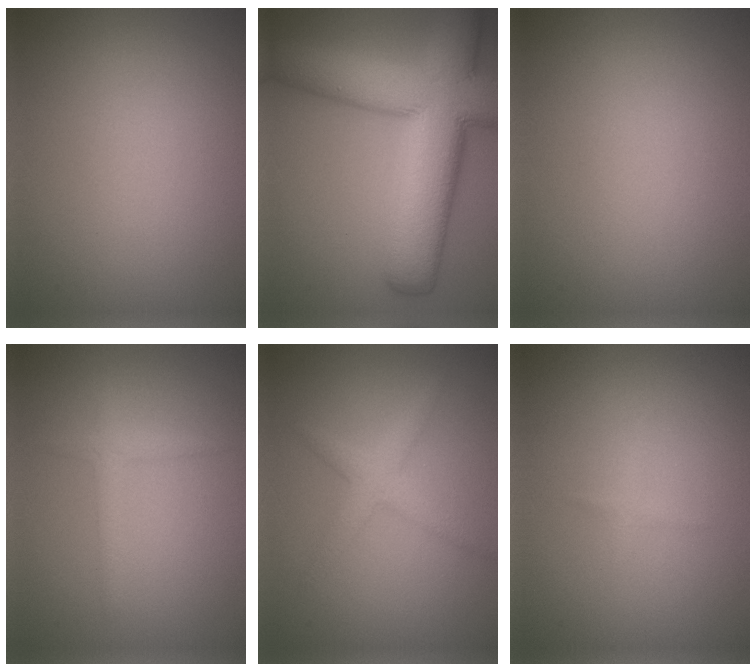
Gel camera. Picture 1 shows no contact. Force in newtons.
{"total": 12.7, "press": 12.7, "slide": 0.7}
{"total": 0.0}
{"total": 1.5, "press": 1.5, "slide": 0.0}
{"total": 2.4, "press": 2.4, "slide": 0.1}
{"total": 0.8, "press": 0.8, "slide": 0.1}